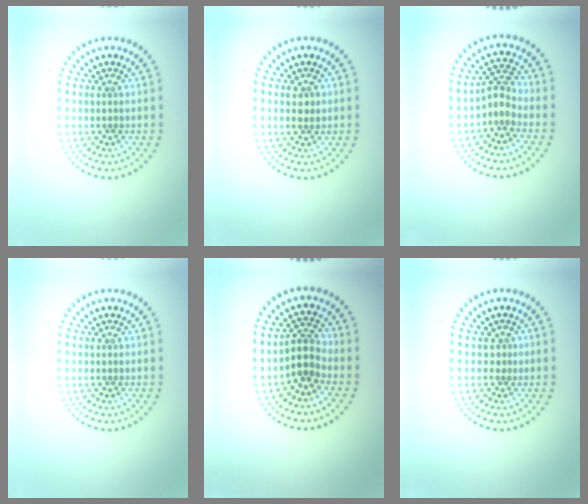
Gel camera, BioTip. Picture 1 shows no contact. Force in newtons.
{"total": 1.2, "press": 1.2, "slide": 0.2}
{"total": 2.3, "press": 1.6, "slide": 1.6}
{"total": 0.0}
{"total": 2.5, "press": 2.0, "slide": 1.5}
{"total": 0.5, "press": 0.1, "slide": 0.5}